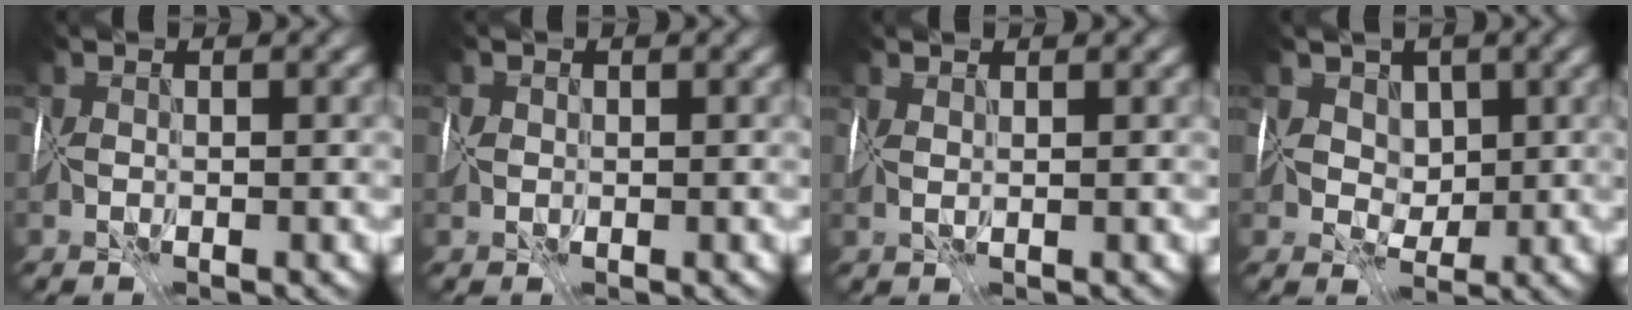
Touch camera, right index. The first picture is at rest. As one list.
[{"total": 1.2, "force": [0.2, 1.1, 0.5], "torque": [-0.009, 0.000, 0.003]}, {"total": 1.3, "force": [1.2, -0.2, 0.3], "torque": [-0.006, 0.001, 0.033]}, {"total": 5.3, "force": [3.0, 3.8, 2.1], "torque": [-0.010, 0.021, 0.043]}]